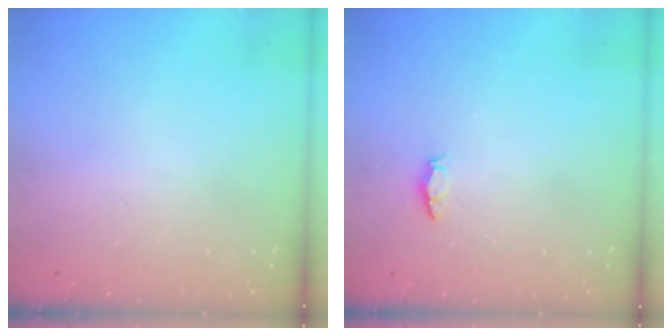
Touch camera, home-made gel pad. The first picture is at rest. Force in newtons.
{"total": 3.5, "press": 3.5, "slide": 0.4}